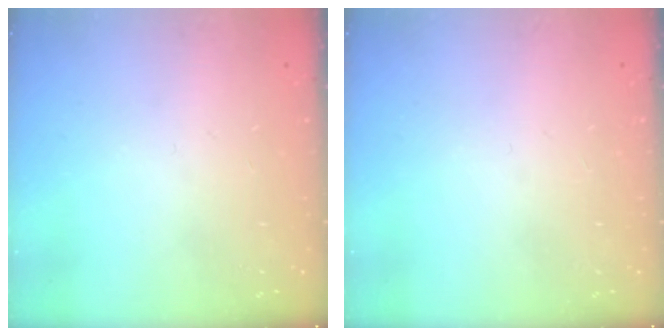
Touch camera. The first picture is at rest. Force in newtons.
{"total": 0.0}